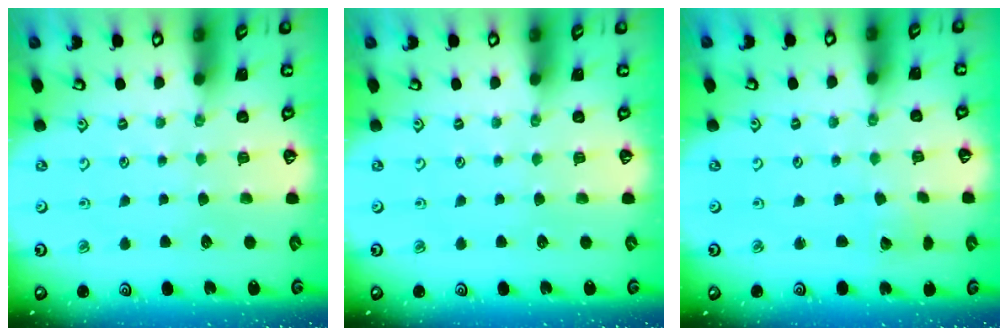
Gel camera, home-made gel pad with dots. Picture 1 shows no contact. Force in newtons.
{"total": 0.0}
{"total": 1.7, "press": 1.7, "slide": 0.1}